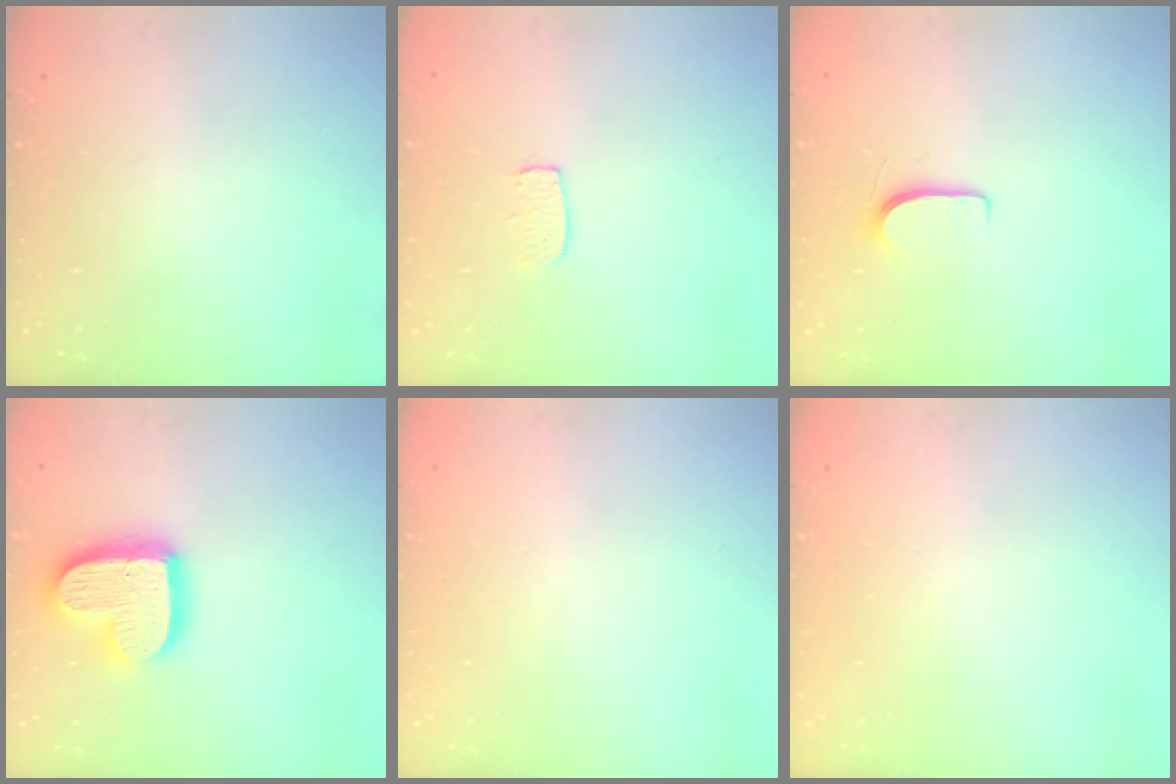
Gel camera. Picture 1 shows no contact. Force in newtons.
{"total": 5.1, "press": 5.1, "slide": 0.4}
{"total": 5.4, "press": 5.4, "slide": 0.6}
{"total": 17.1, "press": 17.1, "slide": 1.4}
{"total": 0.0}
{"total": 0.0}